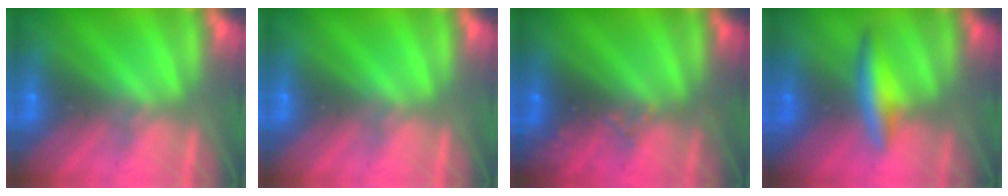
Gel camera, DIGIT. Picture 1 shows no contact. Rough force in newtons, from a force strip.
{"total": 0.0}
{"total": 2.9}
{"total": 2.4}